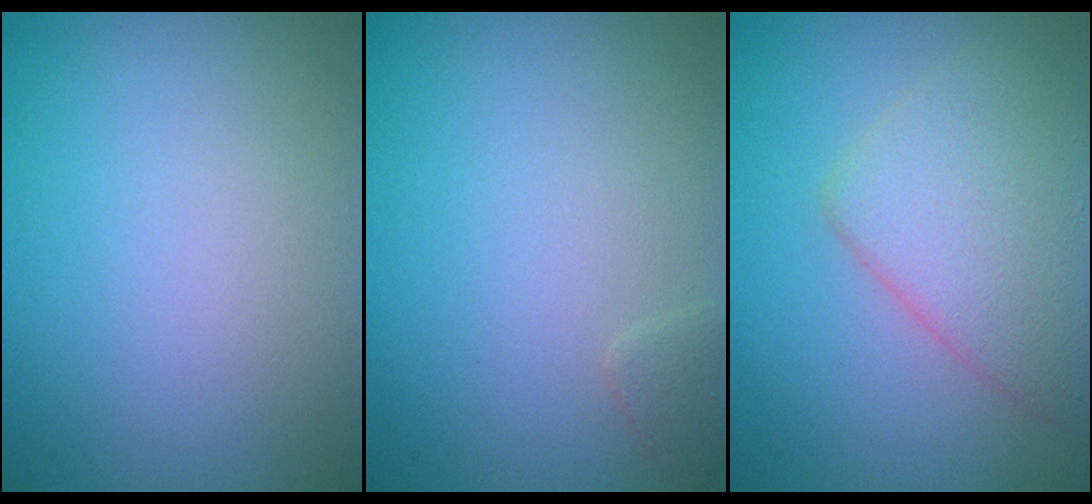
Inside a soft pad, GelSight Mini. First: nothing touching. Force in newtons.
{"total": 0.8, "press": 0.8, "slide": 0.0}
{"total": 4.8, "press": 4.8, "slide": 0.2}